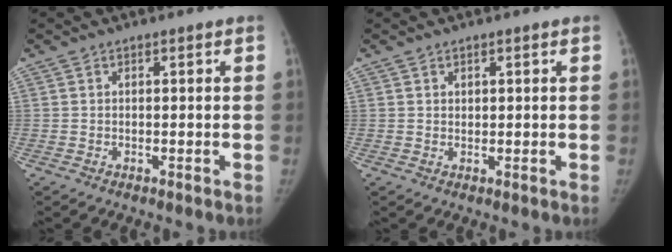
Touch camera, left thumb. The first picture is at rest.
{"total": 1.1, "force": [0.7, 0.8, 0.4], "torque": [0.005, -0.005, 0.010]}